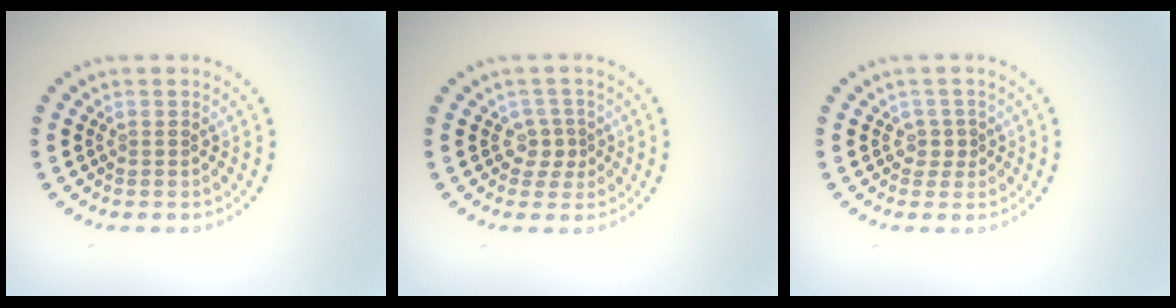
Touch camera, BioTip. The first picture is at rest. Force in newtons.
{"total": 2.0, "press": 1.5, "slide": 1.2}
{"total": 1.3, "press": 0.8, "slide": 0.9}